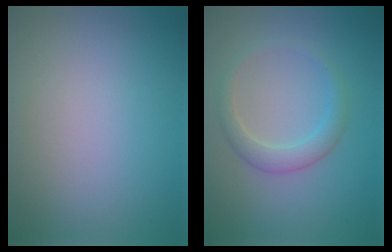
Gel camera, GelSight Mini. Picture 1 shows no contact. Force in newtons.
{"total": 2.2, "press": 2.2, "slide": 0.1}